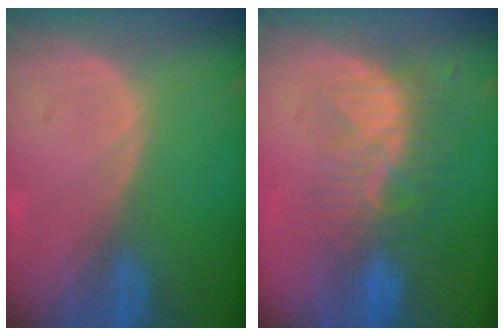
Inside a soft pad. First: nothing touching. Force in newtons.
{"total": 8.1, "press": 7.4, "slide": 3.5}